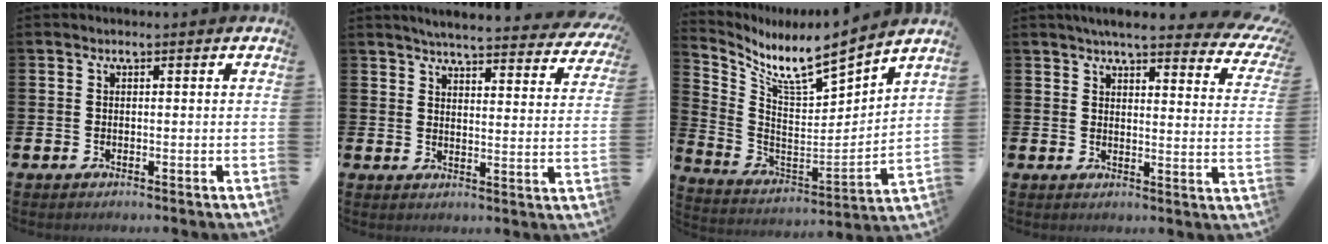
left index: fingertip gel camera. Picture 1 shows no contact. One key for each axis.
{"total": 4.7, "fx": 4.5, "fy": 0.3, "fz": 1.2, "tx": -0.033, "ty": -0.039, "tz": 0.074}
{"total": 8.1, "fx": 7.4, "fy": 0.6, "fz": 3.1, "tx": -0.092, "ty": -0.066, "tz": 0.119}
{"total": 5.6, "fx": 5.0, "fy": 0.9, "fz": 2.4, "tx": -0.048, "ty": -0.033, "tz": 0.081}